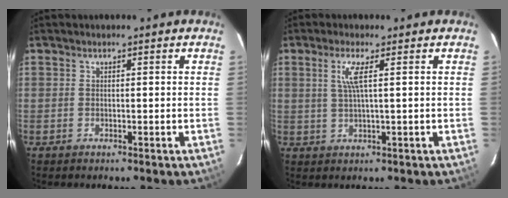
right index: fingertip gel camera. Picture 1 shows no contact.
{"total": 3.7, "force": [1.2, -0.2, 3.5], "torque": [-0.071, -0.001, 0.026]}